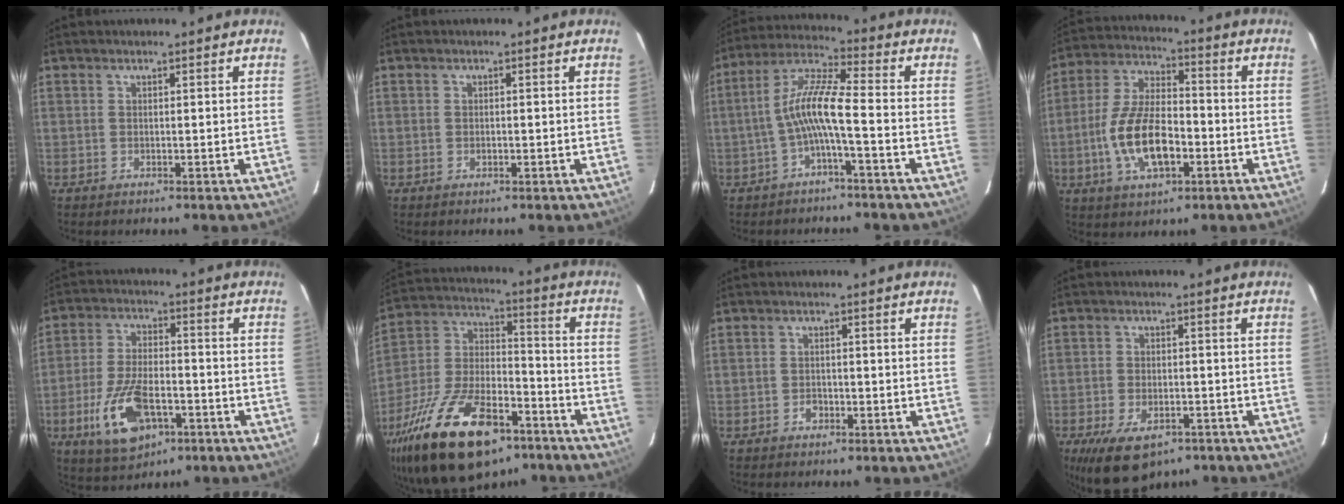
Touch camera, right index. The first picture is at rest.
{"total": 0.7, "force": [-0.2, 0.5, 0.4], "torque": [-0.007, 0.001, -0.003]}
{"total": 8.3, "force": [-2.5, 0.6, 7.9], "torque": [-0.180, 0.018, -0.049]}
{"total": 14.3, "force": [-4.3, 6.4, 12.1], "torque": [-0.250, 0.003, -0.076]}
{"total": 13.8, "force": [-5.9, 6.9, 10.4], "torque": [-0.222, -0.010, -0.097]}
{"total": 28.8, "force": [-17.4, 13.0, 18.8], "torque": [-0.373, -0.013, -0.282]}
{"total": 1.9, "force": [-1.1, 1.4, 0.6], "torque": [-0.012, 0.005, -0.016]}
{"total": 12.3, "force": [-7.8, 6.2, 7.1], "torque": [-0.152, -0.024, -0.121]}